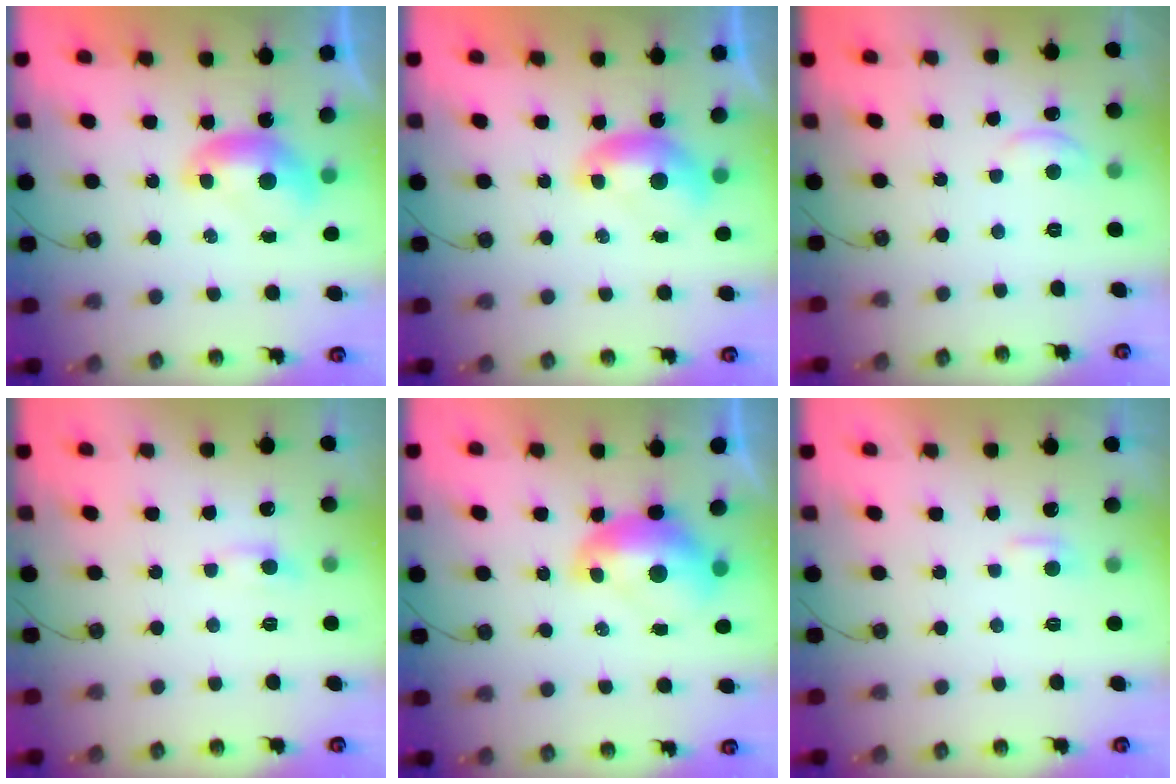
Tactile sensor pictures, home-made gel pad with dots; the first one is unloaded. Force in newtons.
{"total": 0.0}
{"total": 1.9, "press": 1.9, "slide": 0.4}
{"total": 0.7, "press": 0.3, "slide": 0.6}
{"total": 2.4, "press": 2.3, "slide": 0.7}
{"total": 2.4, "press": 2.3, "slide": 0.3}